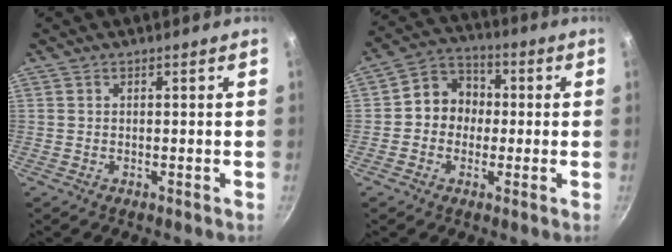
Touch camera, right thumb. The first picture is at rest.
{"total": 8.6, "force": [-0.2, 7.7, 3.9], "torque": [-0.024, 0.023, -0.023]}